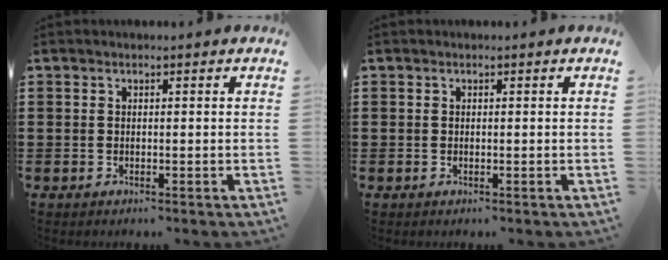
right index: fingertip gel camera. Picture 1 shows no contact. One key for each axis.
{"total": 0.0}